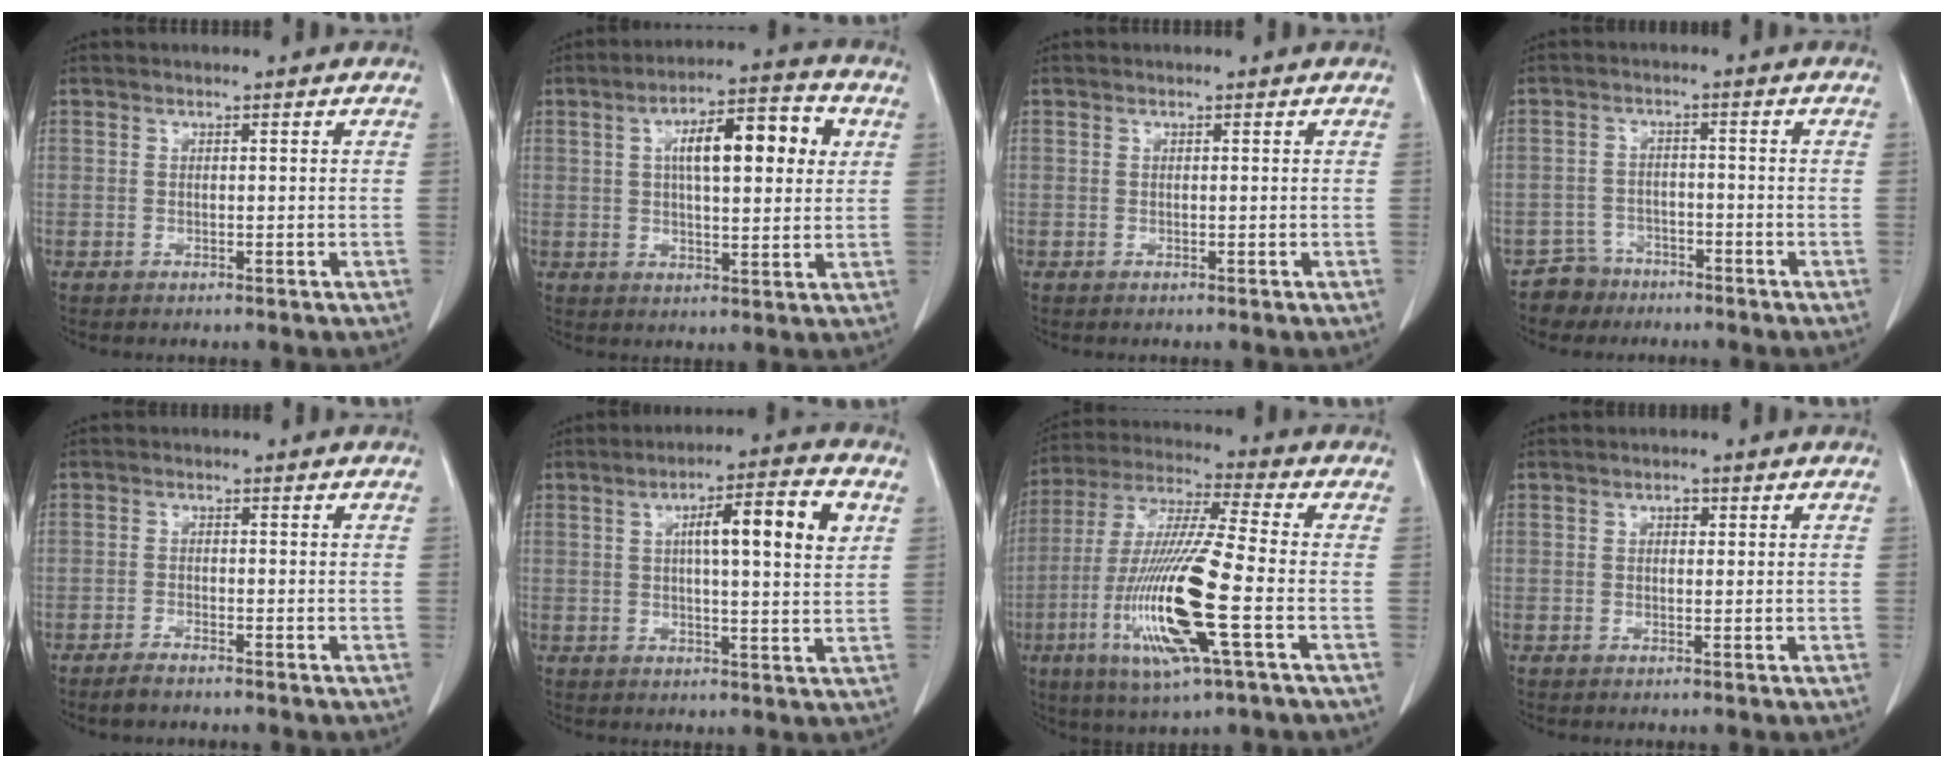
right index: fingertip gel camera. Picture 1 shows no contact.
{"total": 11.9, "force": [3.2, 3.4, 10.9], "torque": [-0.174, 0.026, 0.046]}
{"total": 0.0}
{"total": 4.0, "force": [-3.0, 2.5, -0.8], "torque": [0.018, 0.009, -0.052]}
{"total": 2.2, "force": [-1.9, 0.3, 1.0], "torque": [-0.022, -0.004, -0.034]}
{"total": 10.4, "force": [3.1, 1.1, 9.9], "torque": [-0.149, 0.015, 0.041]}
{"total": 17.7, "force": [-5.0, 0.8, 16.9], "torque": [-0.353, -0.019, -0.095]}
{"total": 1.1, "force": [0.4, 0.8, 0.7], "torque": [-0.008, 0.003, 0.003]}